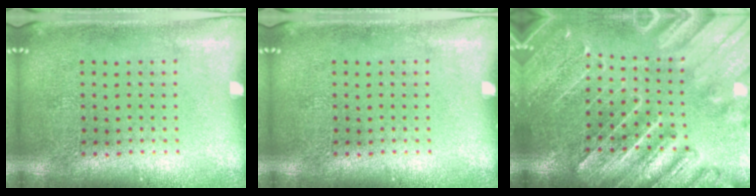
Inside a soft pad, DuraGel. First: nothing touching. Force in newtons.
{"total": 0.0}
{"total": 3.4, "press": 3.1, "slide": 1.3}